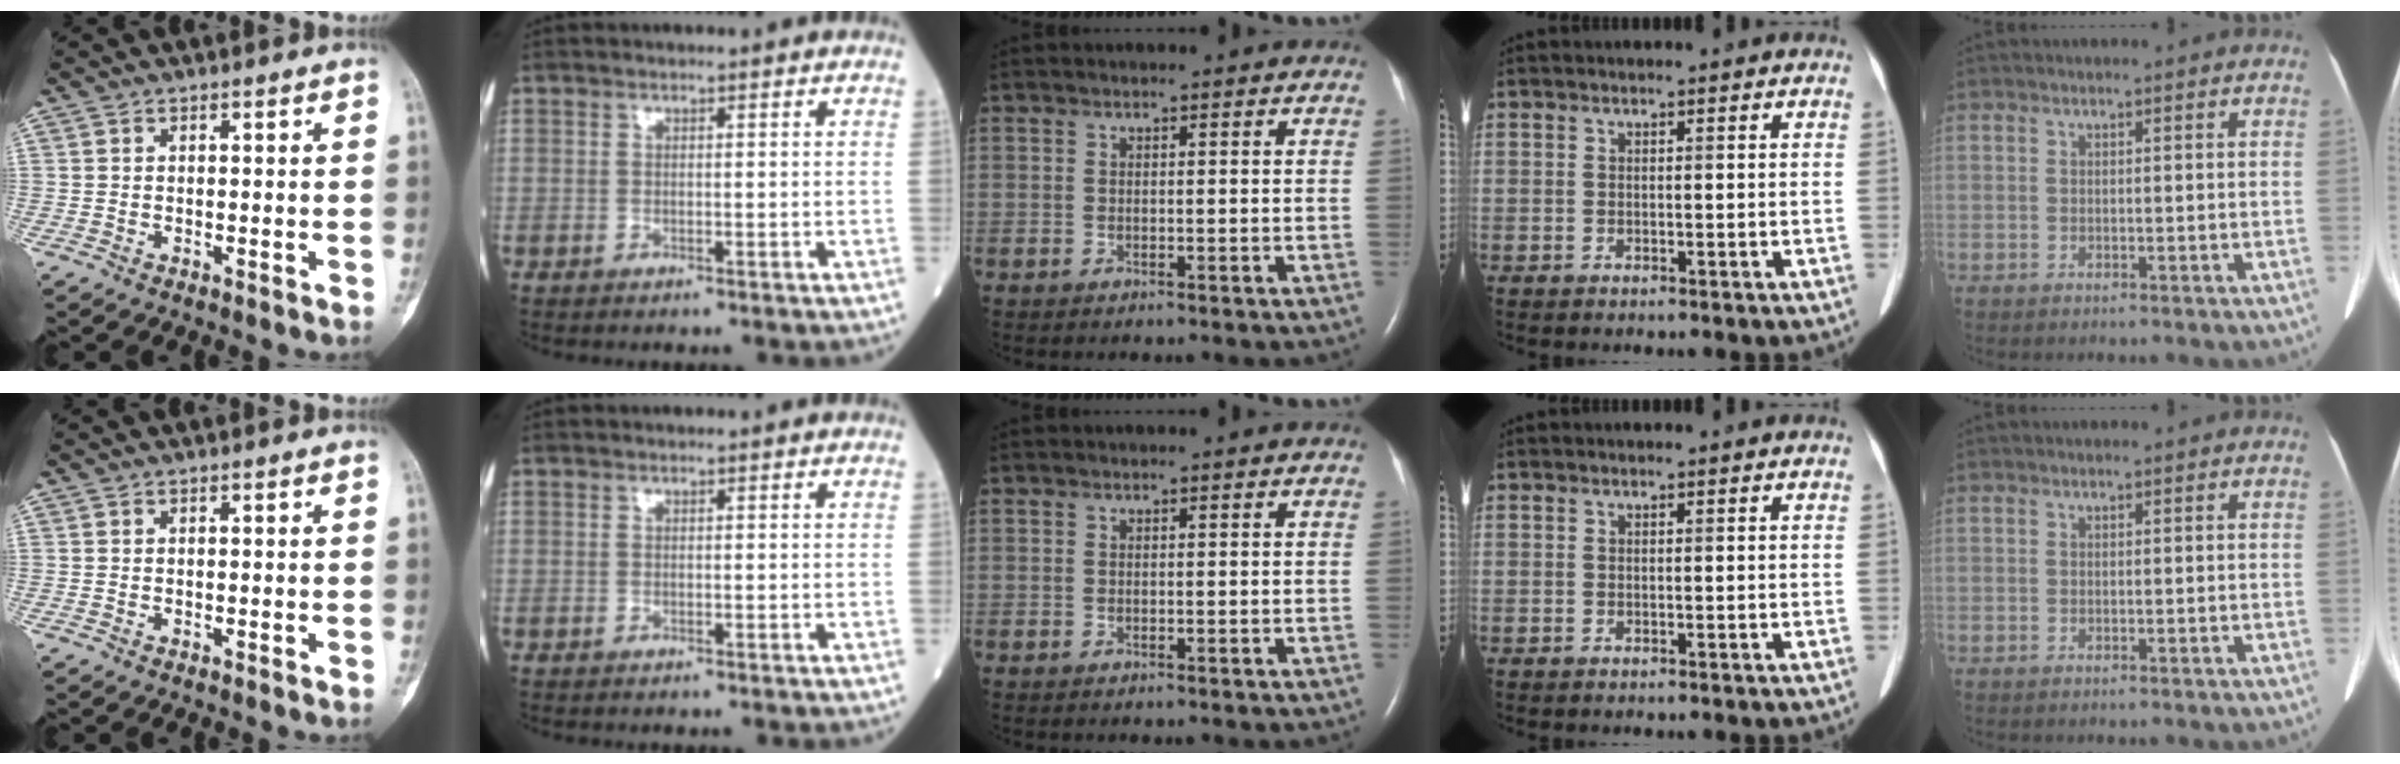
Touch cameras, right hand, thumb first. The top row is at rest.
{}